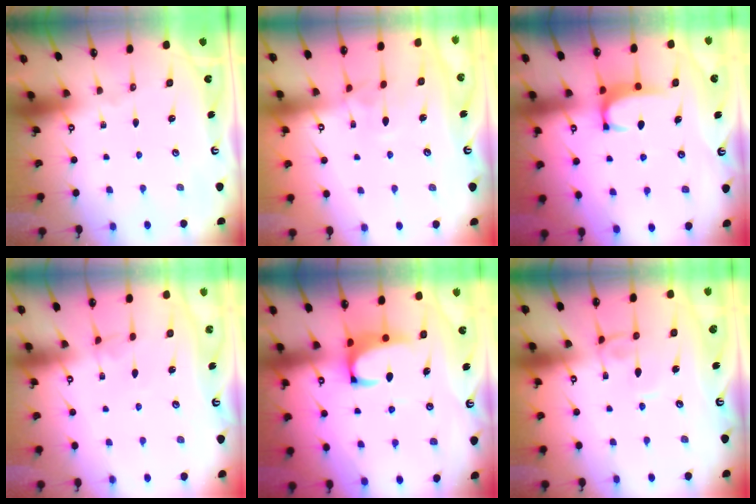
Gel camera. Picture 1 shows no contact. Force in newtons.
{"total": 1.9, "press": 1.8, "slide": 0.7}
{"total": 1.7, "press": 1.6, "slide": 0.5}
{"total": 2.7, "press": 2.7, "slide": 0.4}
{"total": 2.4, "press": 2.2, "slide": 0.9}
{"total": 1.8, "press": 1.8, "slide": 0.3}